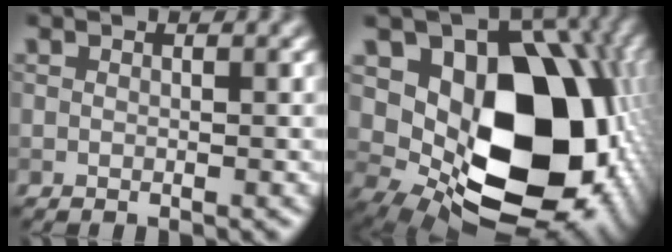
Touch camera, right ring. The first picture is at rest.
{"total": 17.3, "force": [0.1, 12.1, 12.4], "torque": [-0.184, -0.029, 0.006]}